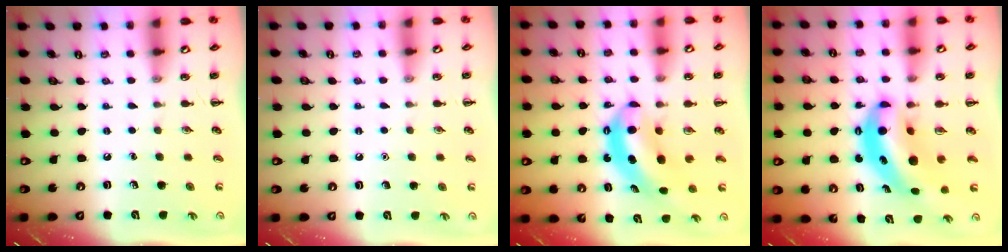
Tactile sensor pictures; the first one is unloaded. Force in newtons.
{"total": 1.5, "press": 1.5, "slide": 0.1}
{"total": 6.9, "press": 6.7, "slide": 1.6}
{"total": 9.5, "press": 9.1, "slide": 2.4}